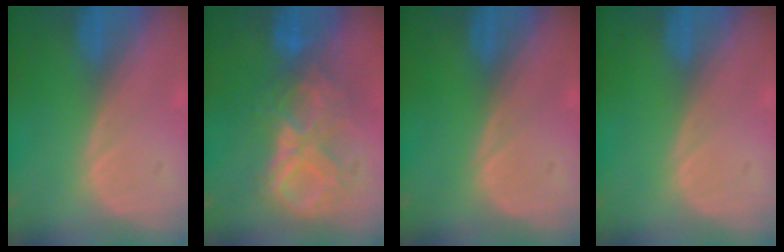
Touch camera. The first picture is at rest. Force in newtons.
{"total": 8.7, "press": 7.7, "slide": 4.1}
{"total": 0.0}
{"total": 0.0}